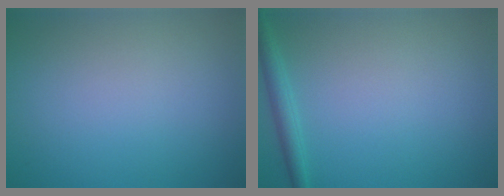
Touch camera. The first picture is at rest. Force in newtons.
{"total": 1.8, "press": 1.8, "slide": 0.1}